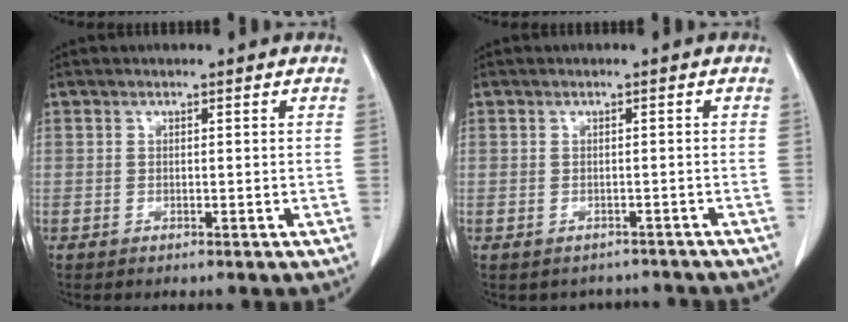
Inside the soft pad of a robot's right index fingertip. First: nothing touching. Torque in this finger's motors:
{"motor_torque": [-0.66, -0.61, -0.30, -0.15]}